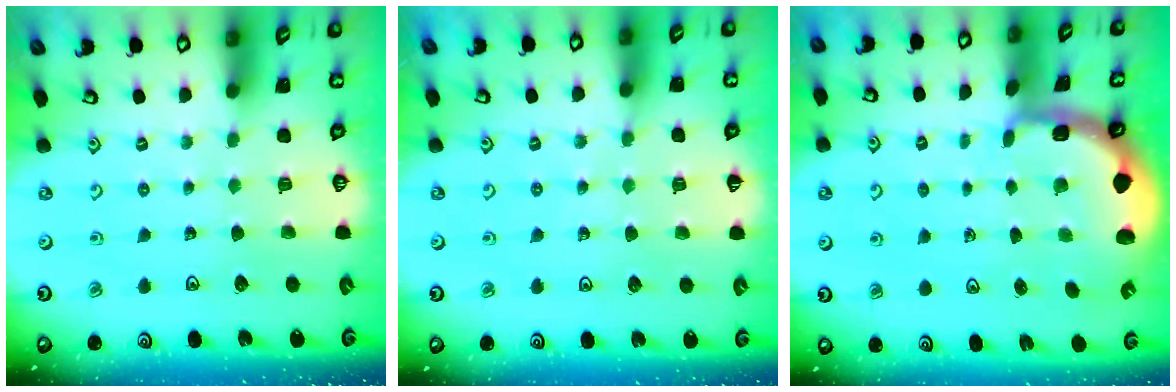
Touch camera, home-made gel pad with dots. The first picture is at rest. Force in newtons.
{"total": 4.7, "press": 4.6, "slide": 0.7}
{"total": 2.3, "press": 2.2, "slide": 0.7}